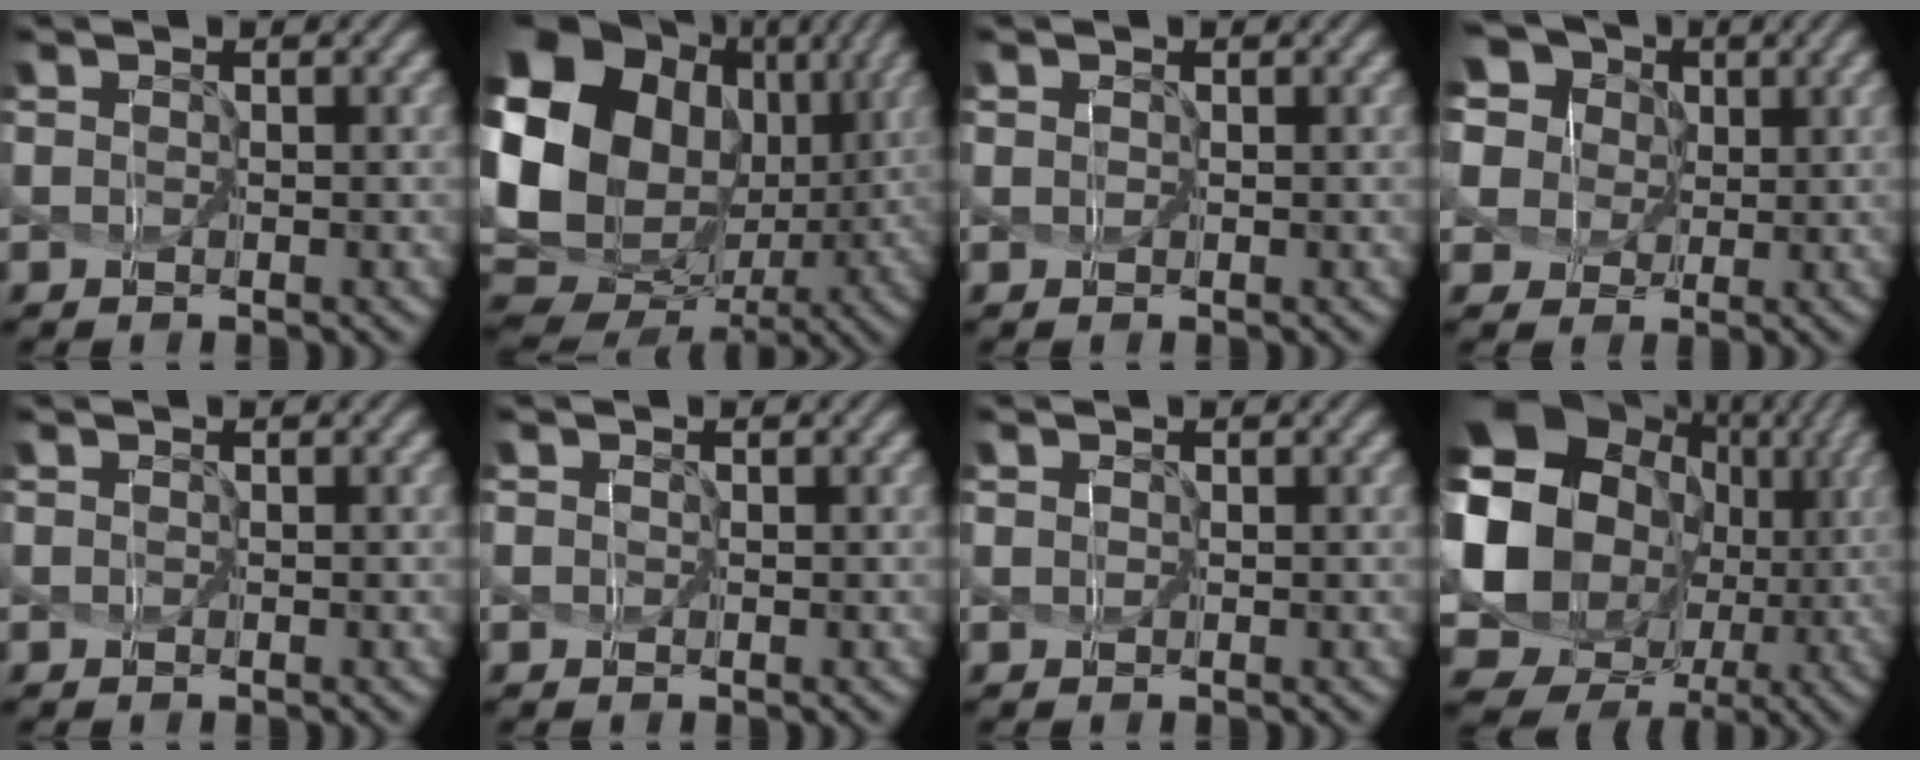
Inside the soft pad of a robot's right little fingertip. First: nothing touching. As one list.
[{"total": 18.9, "force": [2.5, 15.1, 11.1], "torque": [-0.252, -0.006, 0.066]}, {"total": 1.2, "force": [0.5, 1.0, 0.5], "torque": [0.000, 0.013, -0.011]}, {"total": 11.3, "force": [4.3, 9.2, 5.0], "torque": [-0.160, 0.035, 0.066]}, {"total": 0.0}, {"total": 1.5, "force": [0.5, 1.2, 0.7], "torque": [0.002, 0.015, -0.015]}, {"total": 1.5, "force": [0.6, 1.2, 0.7], "torque": [0.000, 0.016, -0.013]}, {"total": 17.5, "force": [1.4, 14.7, 9.3], "torque": [-0.199, -0.031, 0.043]}]